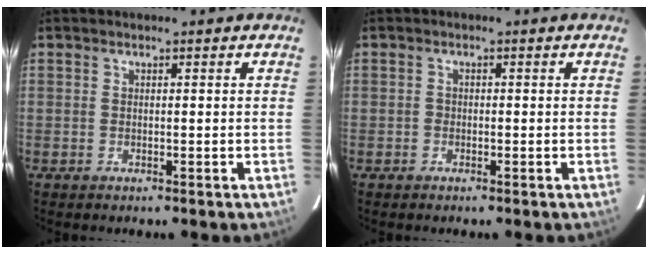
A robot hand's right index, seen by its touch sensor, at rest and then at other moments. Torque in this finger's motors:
{"motor_torque": [-0.20, -0.01, -0.07, 0.00]}